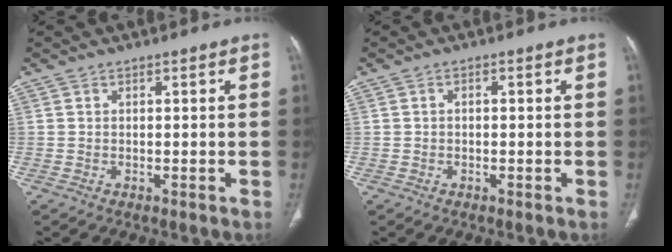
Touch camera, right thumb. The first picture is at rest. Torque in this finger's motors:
{"motor_torque": [-0.59, -0.25, -0.24, 0.10, -0.03]}